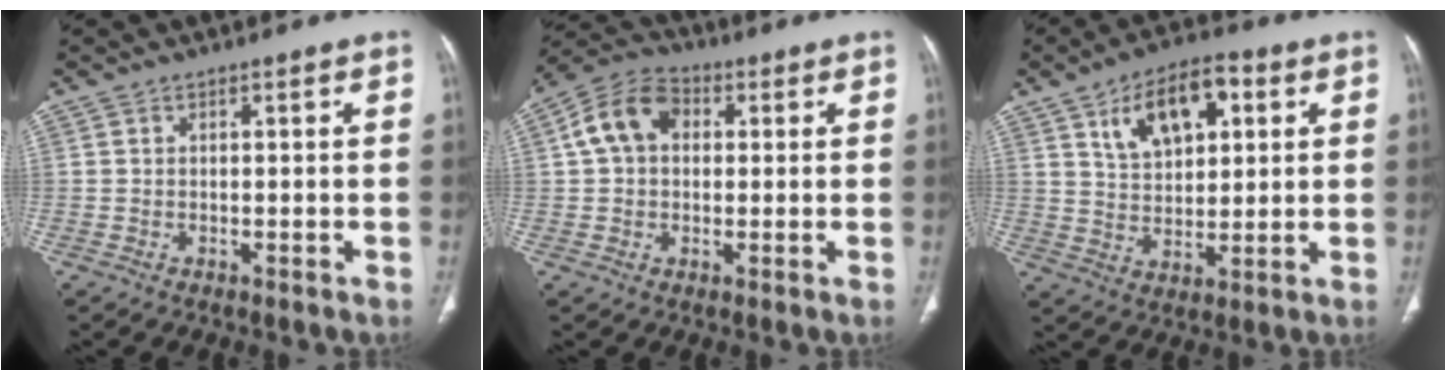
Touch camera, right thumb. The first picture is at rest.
{"total": 9.8, "force": [1.9, 7.2, 6.4], "torque": [-0.111, 0.025, 0.025]}
{"total": 13.0, "force": [5.2, 7.1, 9.5], "torque": [-0.126, -0.003, 0.090]}